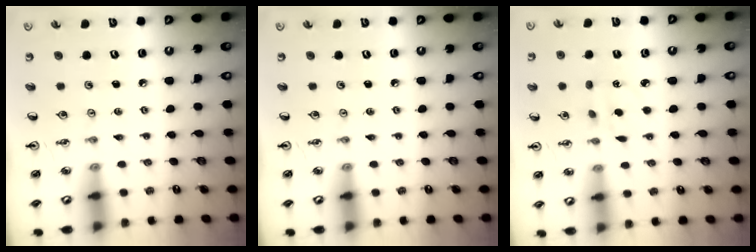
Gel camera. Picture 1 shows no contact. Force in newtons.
{"total": 0.0}
{"total": 2.6, "press": 2.6, "slide": 0.5}